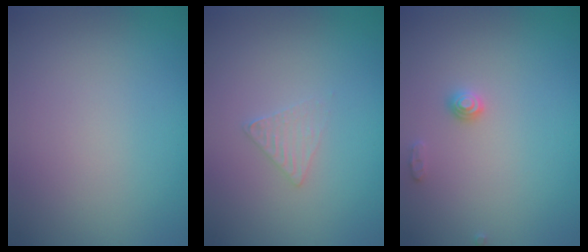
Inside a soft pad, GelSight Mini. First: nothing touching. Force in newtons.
{"total": 1.4, "press": 1.3, "slide": 0.2}
{"total": 1.2, "press": 1.2, "slide": 0.0}